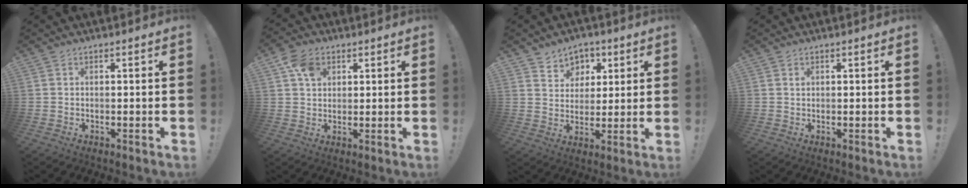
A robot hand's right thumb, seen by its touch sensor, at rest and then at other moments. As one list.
[{"total": 7.1, "force": [3.0, 5.3, 3.7], "torque": [-0.061, 0.004, 0.060]}, {"total": 7.1, "force": [3.8, 6.0, 0.6], "torque": [-0.002, -0.035, 0.075]}, {"total": 0.7, "force": [0.3, 0.6, 0.3], "torque": [0.002, -0.002, 0.004]}]